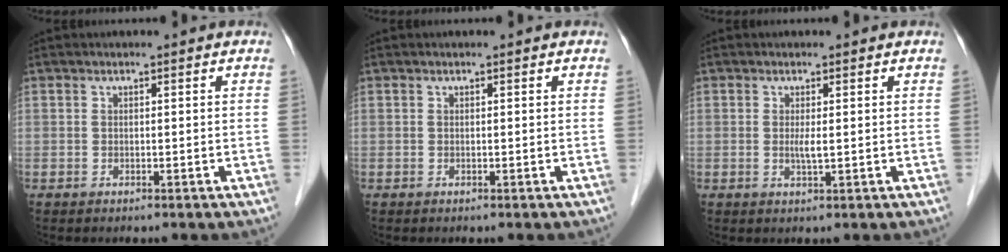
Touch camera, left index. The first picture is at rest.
{"total": 0.0}
{"total": 1.6, "force": [0.1, 0.1, 1.5], "torque": [-0.036, -0.003, 0.004]}